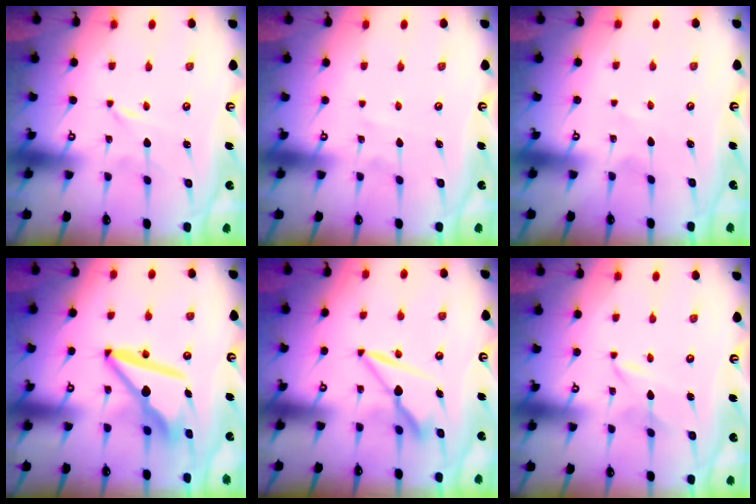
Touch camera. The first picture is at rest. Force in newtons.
{"total": 2.6, "press": 2.6, "slide": 0.3}
{"total": 1.9, "press": 1.8, "slide": 0.3}
{"total": 11.6, "press": 11.5, "slide": 1.2}
{"total": 8.7, "press": 8.7, "slide": 0.5}
{"total": 1.9, "press": 1.9, "slide": 0.2}